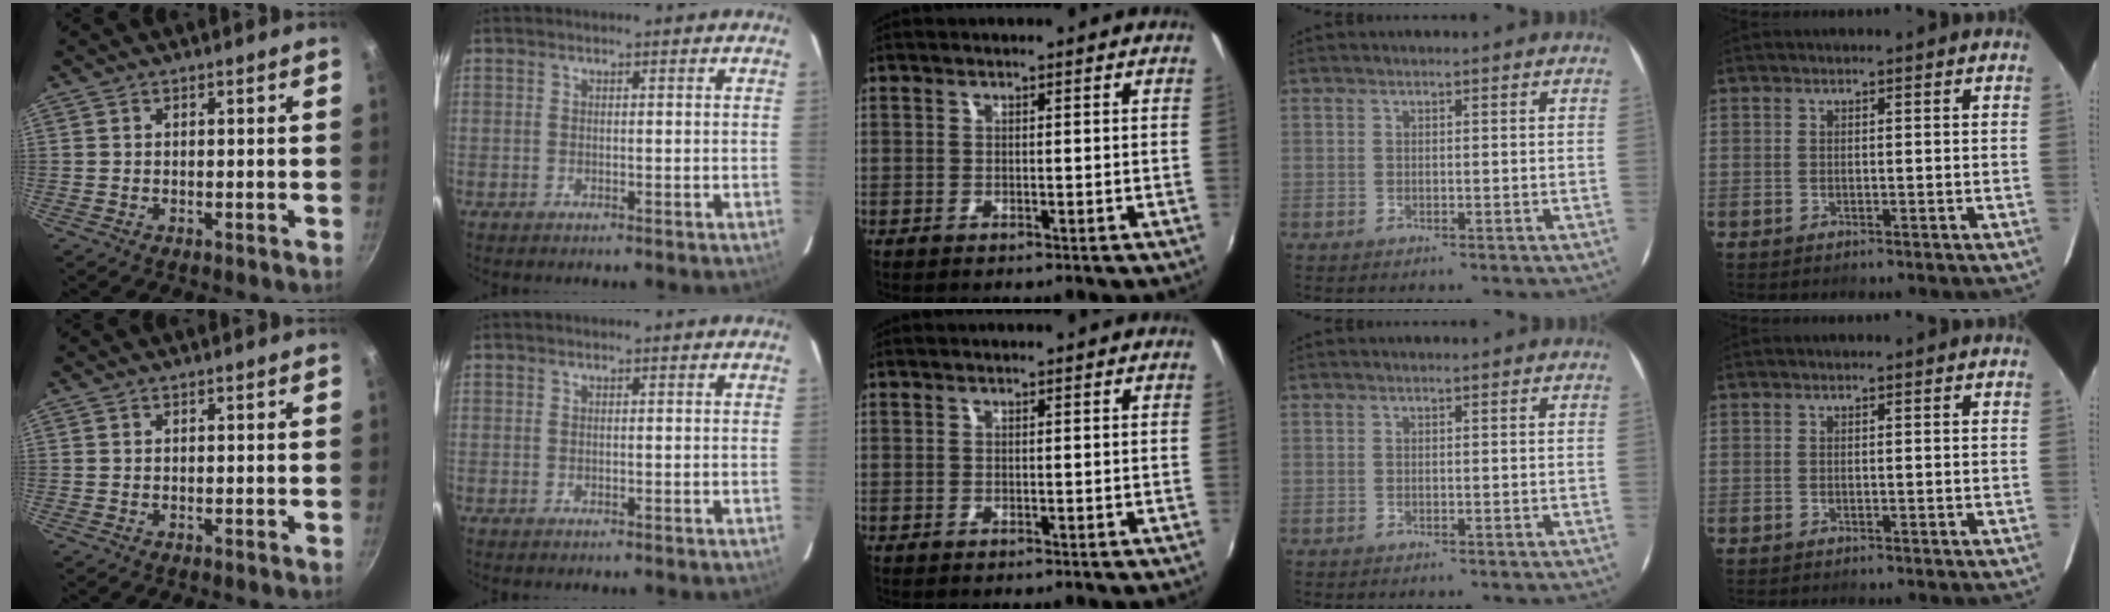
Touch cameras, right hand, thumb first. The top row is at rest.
{}